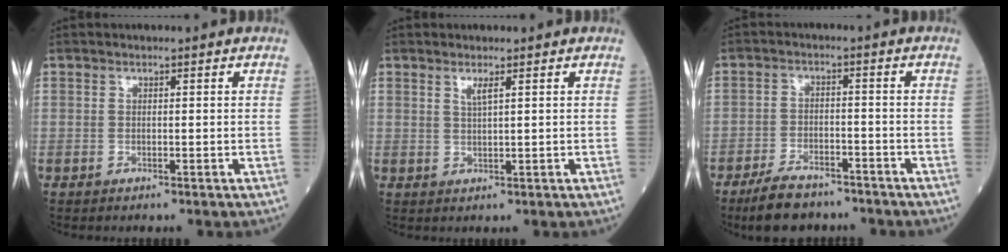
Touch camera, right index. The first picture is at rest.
{"total": 1.6, "force": [0.9, -0.1, 1.3], "torque": [-0.029, -0.004, 0.019]}
{"total": 7.9, "force": [-6.5, 2.8, 3.7], "torque": [-0.072, -0.010, -0.111]}